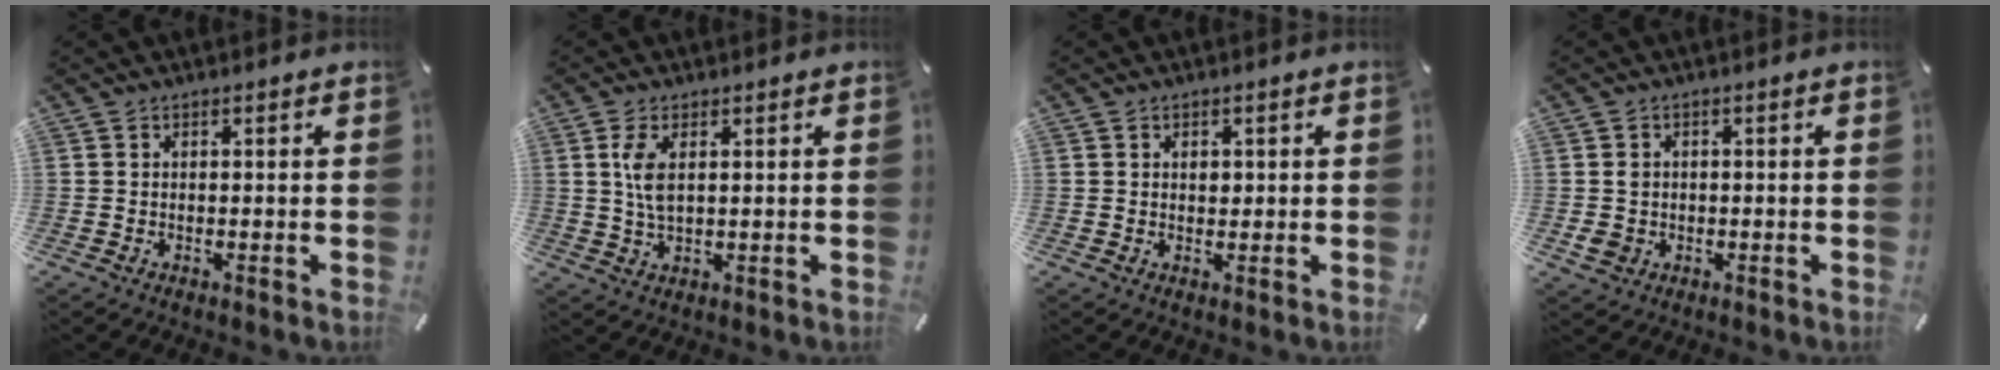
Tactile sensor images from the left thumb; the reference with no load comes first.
{"total": 5.2, "force": [1.5, 2.3, 4.4], "torque": [-0.109, -0.001, 0.021]}
{"total": 1.4, "force": [0.4, 1.2, 0.6], "torque": [-0.006, 0.002, 0.005]}
{"total": 2.6, "force": [-0.3, 2.4, 0.8], "torque": [-0.014, -0.004, -0.009]}